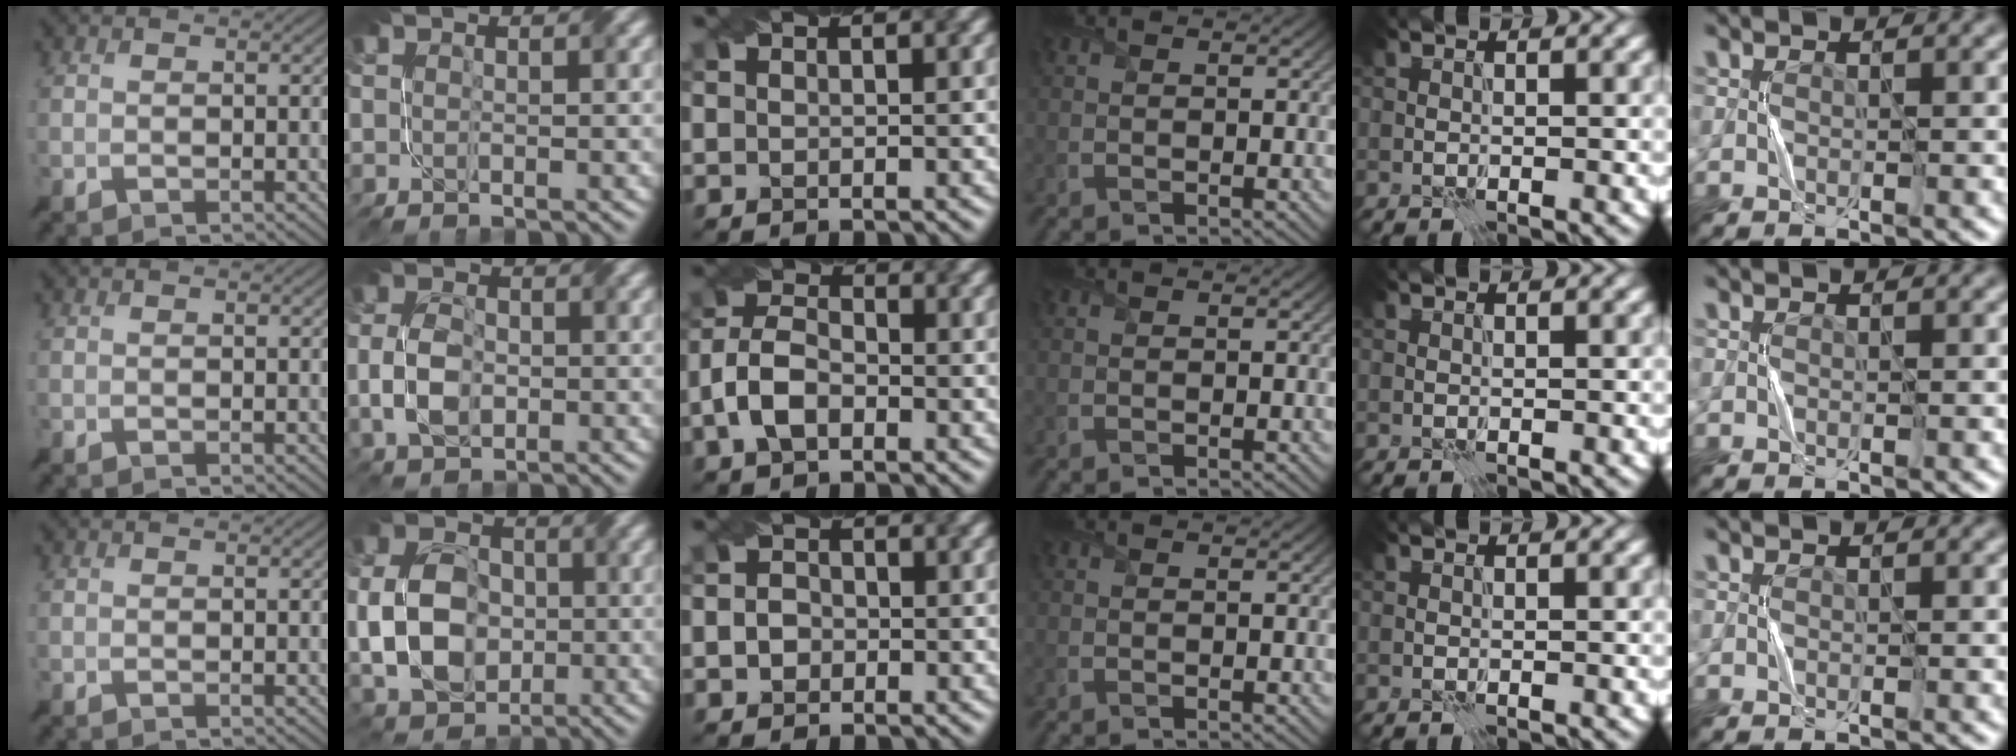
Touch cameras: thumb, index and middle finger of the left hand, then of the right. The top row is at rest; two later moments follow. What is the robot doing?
{"motion": "fold", "object": "coffee filter"}